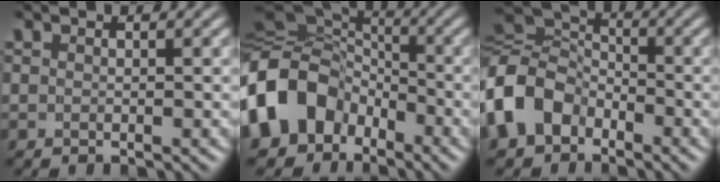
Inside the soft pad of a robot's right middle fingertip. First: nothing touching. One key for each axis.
{"total": 12.3, "fx": -3.0, "fy": 10.3, "fz": 6.0, "tx": -0.151, "ty": -0.032, "tz": -0.048}
{"total": 8.1, "fx": -1.6, "fy": 6.8, "fz": 4.0, "tx": -0.107, "ty": -0.025, "tz": -0.025}